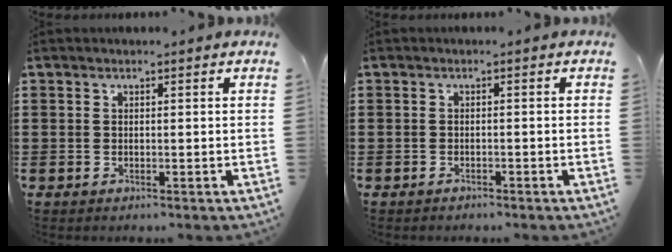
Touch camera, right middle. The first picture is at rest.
{"total": 0.7, "force": [-0.7, 0.2, 0.0], "torque": [-0.001, 0.001, -0.015]}